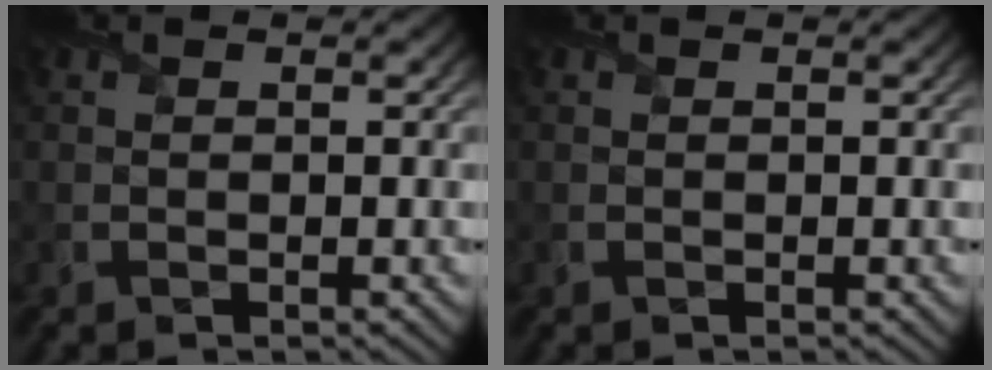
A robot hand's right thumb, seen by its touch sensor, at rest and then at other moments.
{"total": 0.0}